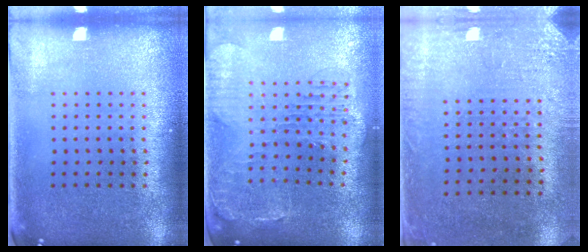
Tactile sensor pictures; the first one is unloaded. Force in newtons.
{"total": 1.5, "press": 1.4, "slide": 0.4}
{"total": 3.2, "press": 2.6, "slide": 2.0}